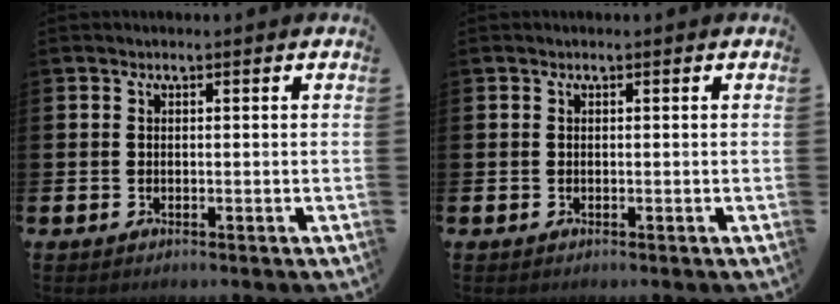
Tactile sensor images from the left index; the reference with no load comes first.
{"total": 0.0}